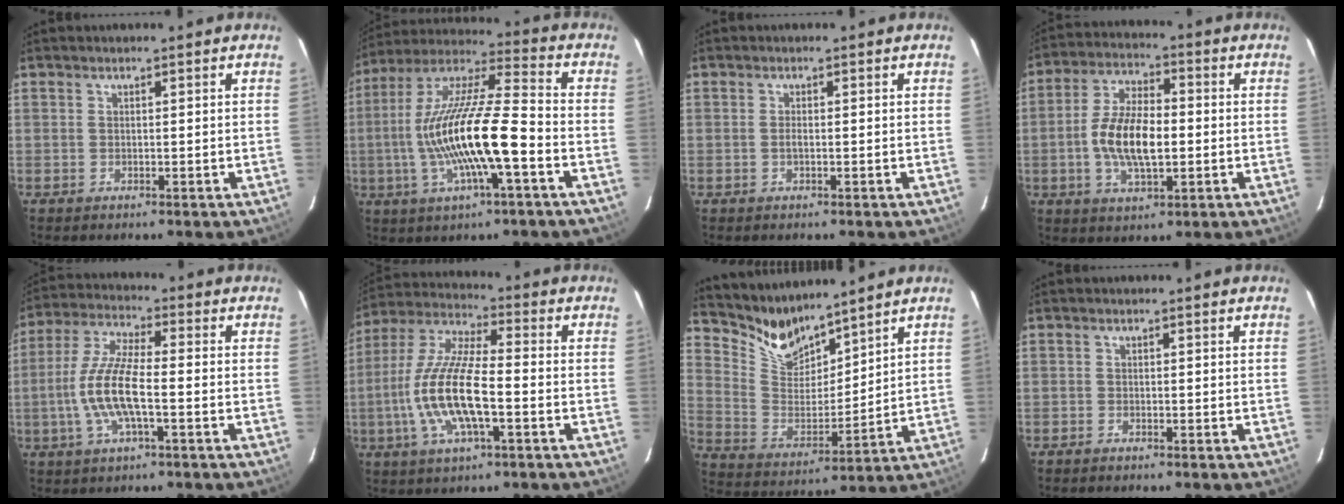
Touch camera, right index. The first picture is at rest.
{"total": 18.3, "force": [-4.4, 2.7, 17.6], "torque": [-0.339, -0.007, -0.085]}
{"total": 0.7, "force": [-0.2, 0.2, 0.7], "torque": [-0.013, -0.001, -0.004]}
{"total": 11.0, "force": [-1.6, 4.7, 9.9], "torque": [-0.198, 0.004, -0.028]}
{"total": 11.3, "force": [-2.6, 2.8, 10.6], "torque": [-0.225, -0.001, -0.053]}
{"total": 15.3, "force": [-3.9, 4.4, 14.1], "torque": [-0.290, -0.005, -0.079]}
{"total": 9.8, "force": [9.3, 2.1, 2.2], "torque": [-0.056, -0.012, 0.189]}
{"total": 0.6, "force": [-0.6, 0.2, -0.1], "torque": [-0.002, -0.001, -0.013]}